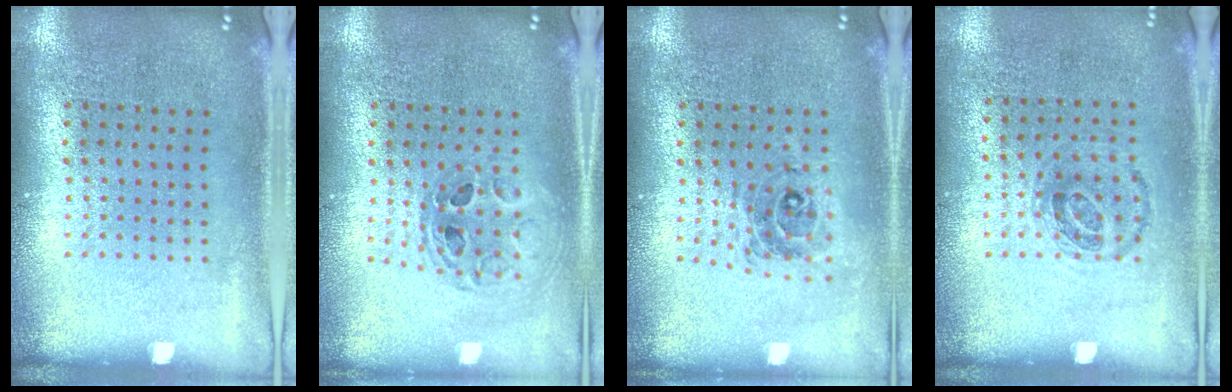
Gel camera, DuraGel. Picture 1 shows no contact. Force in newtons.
{"total": 0.7, "press": 0.7, "slide": 0.1}
{"total": 0.7, "press": 0.7, "slide": 0.1}
{"total": 0.9, "press": 0.7, "slide": 0.5}